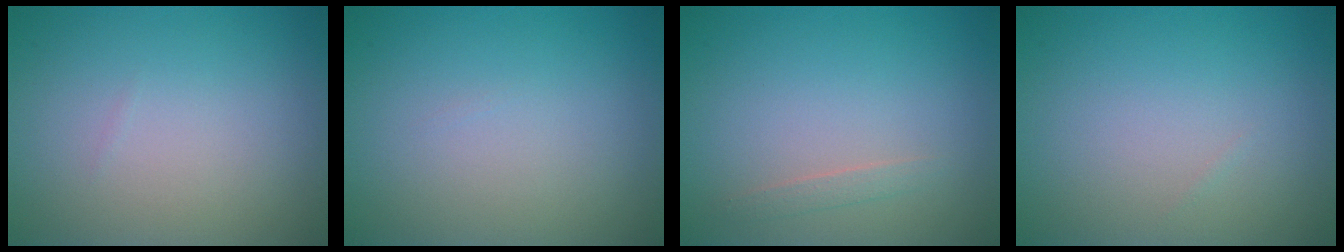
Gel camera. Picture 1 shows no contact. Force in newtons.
{"total": 0.0}
{"total": 0.8, "press": 0.8, "slide": 0.1}
{"total": 0.0}